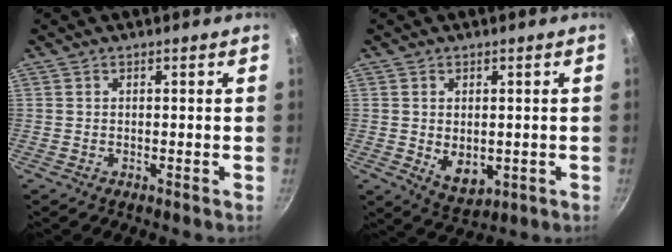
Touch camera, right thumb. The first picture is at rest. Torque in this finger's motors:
{"motor_torque": [-0.58, 0.23, 0.22, 0.38, -0.02]}